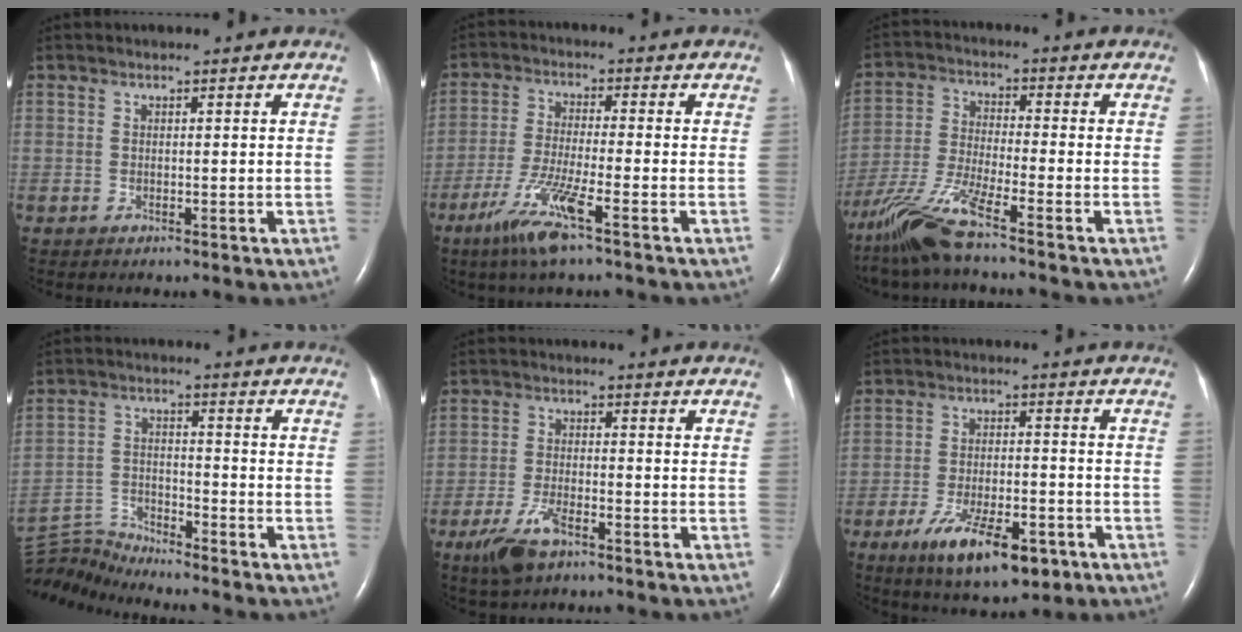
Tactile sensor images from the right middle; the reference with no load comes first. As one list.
[{"total": 8.4, "force": [-4.9, 0.0, 6.8], "torque": [-0.145, -0.022, -0.096]}, {"total": 10.9, "force": [-8.3, -0.1, 7.1], "torque": [-0.155, -0.025, -0.160]}, {"total": 7.7, "force": [-7.6, -1.2, -0.4], "torque": [-0.005, 0.007, -0.143]}, {"total": 5.9, "force": [-3.9, 1.6, 4.0], "torque": [-0.093, -0.009, -0.071]}, {"total": 11.5, "force": [-6.6, 4.1, 8.5], "torque": [-0.147, -0.011, -0.099]}]